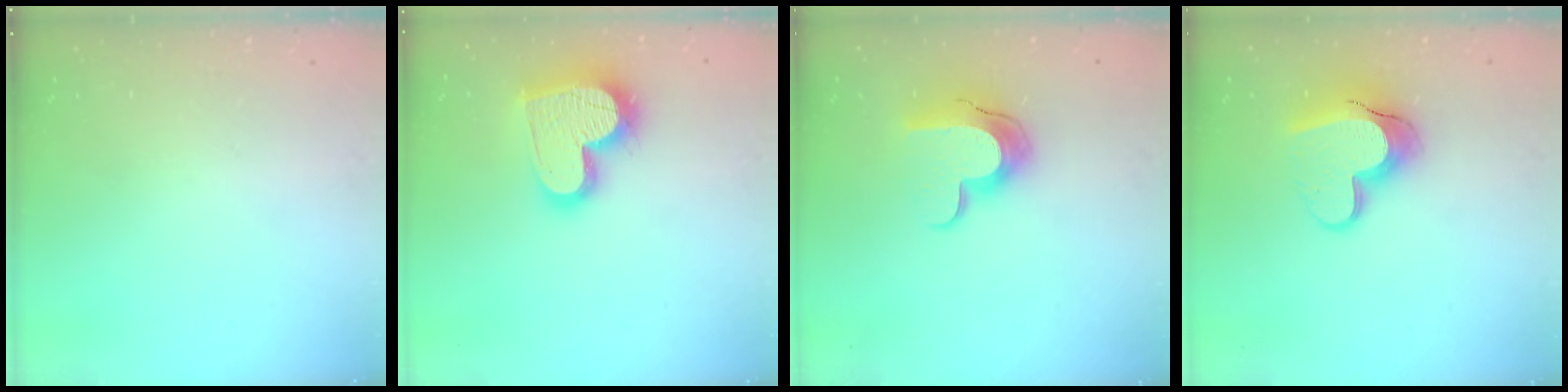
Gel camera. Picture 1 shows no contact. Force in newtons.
{"total": 19.3, "press": 19.2, "slide": 1.5}
{"total": 12.5, "press": 12.5, "slide": 0.7}
{"total": 14.1, "press": 14.1, "slide": 1.1}